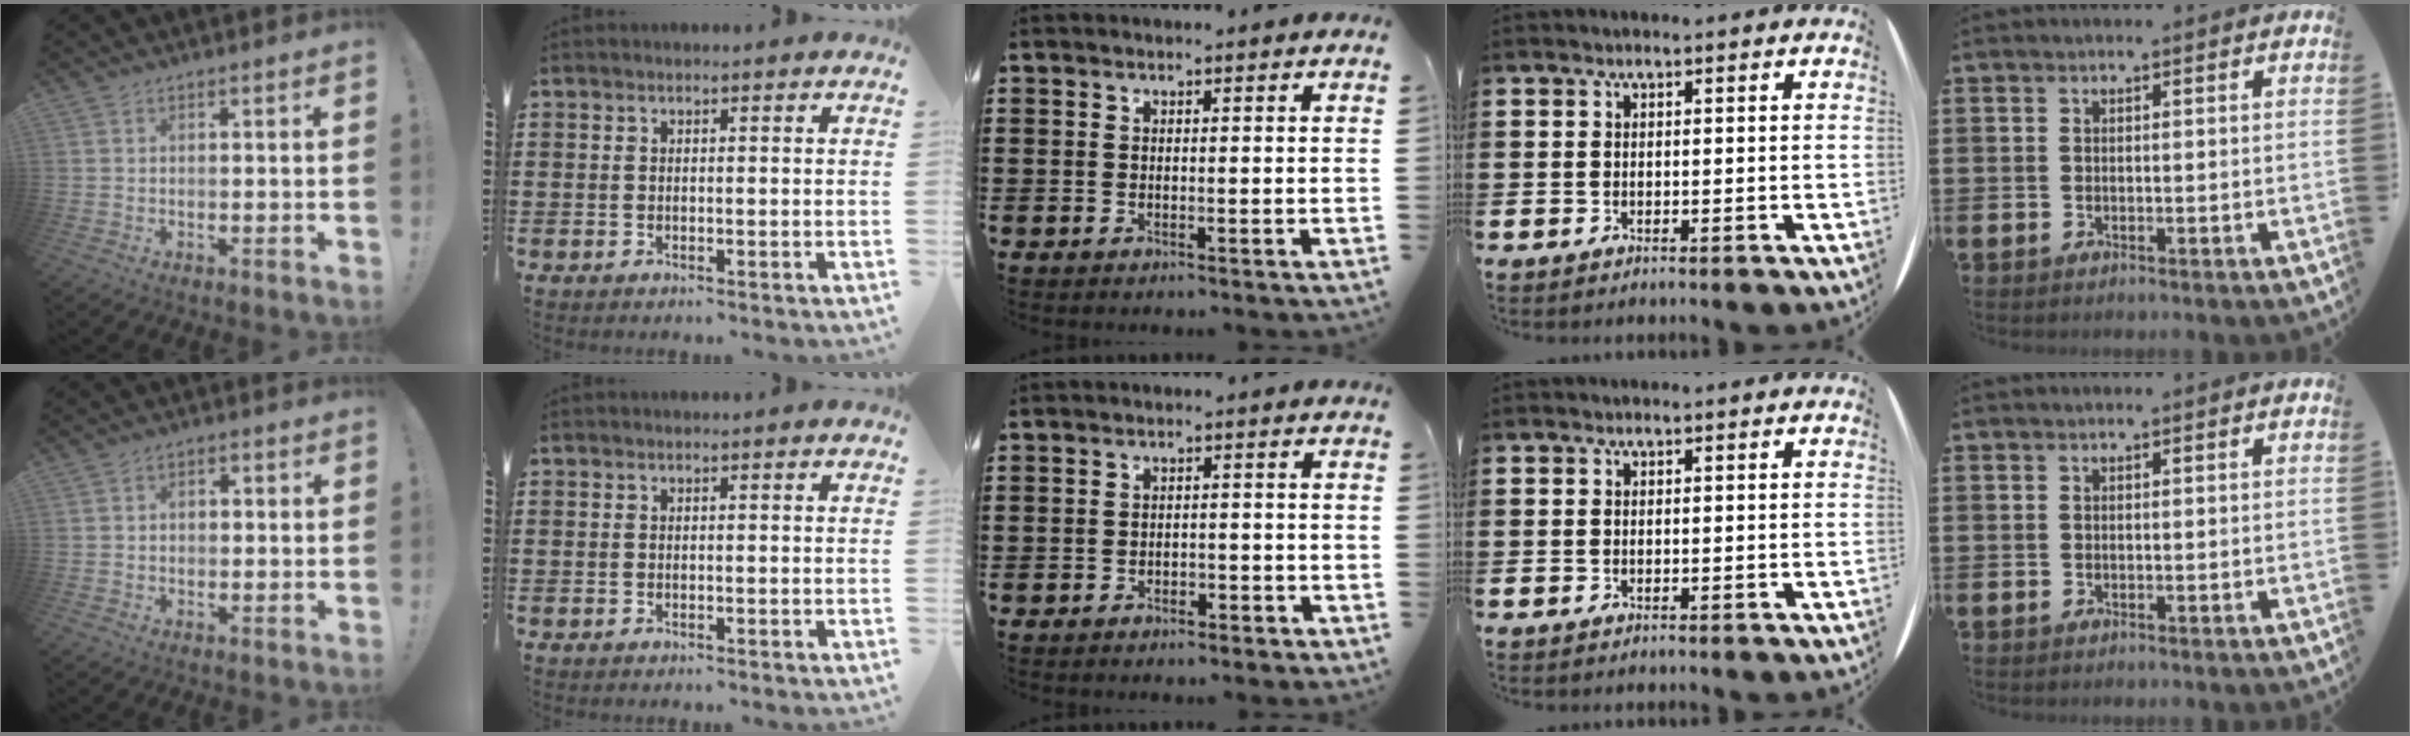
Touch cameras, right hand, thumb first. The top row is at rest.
{"thumb": {"total": 1.8, "force": [-0.8, 1.4, 0.8], "torque": [-0.004, 0.005, -0.018]}, "middle": {"total": 1.7, "force": [-1.5, 0.6, 0.3], "torque": [-0.011, 0.001, -0.033]}}